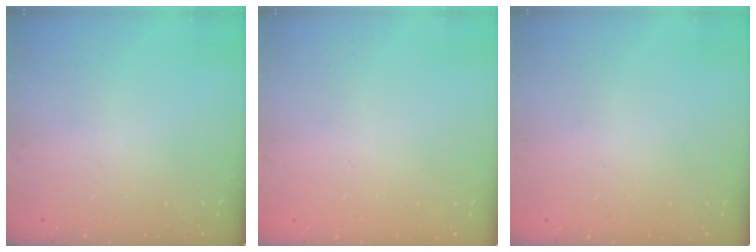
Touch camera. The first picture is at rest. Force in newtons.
{"total": 0.0}
{"total": 0.0}